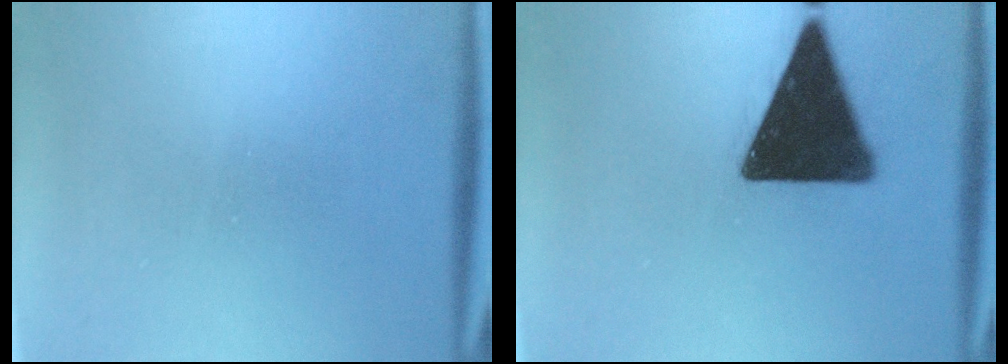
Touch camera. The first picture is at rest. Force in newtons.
{"total": 19.1}